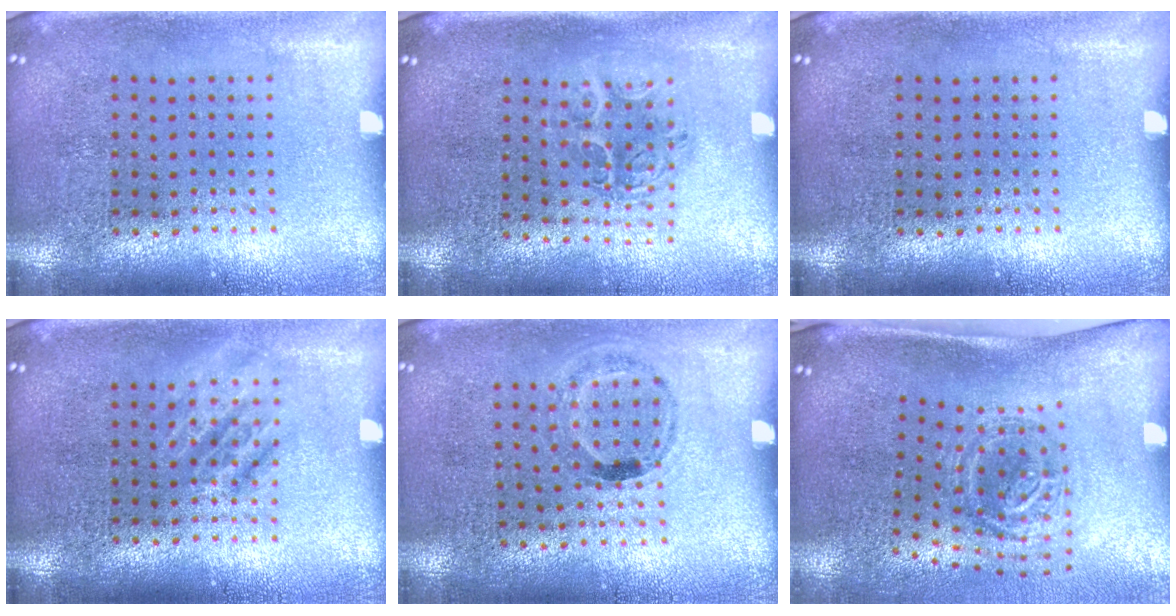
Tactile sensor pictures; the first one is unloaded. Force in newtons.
{"total": 1.2, "press": 1.2, "slide": 0.4}
{"total": 0.0}
{"total": 1.8, "press": 1.8, "slide": 0.3}
{"total": 1.1, "press": 0.7, "slide": 0.8}
{"total": 1.8, "press": 1.2, "slide": 1.3}